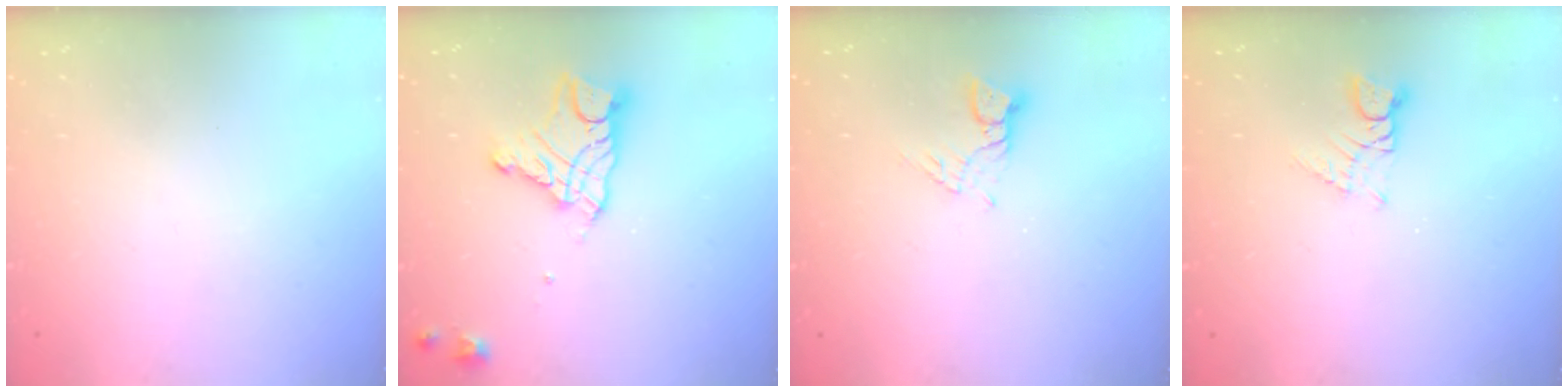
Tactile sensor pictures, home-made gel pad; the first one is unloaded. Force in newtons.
{"total": 11.8, "press": 11.7, "slide": 1.1}
{"total": 2.6, "press": 2.6, "slide": 0.3}
{"total": 3.0, "press": 3.0, "slide": 0.2}